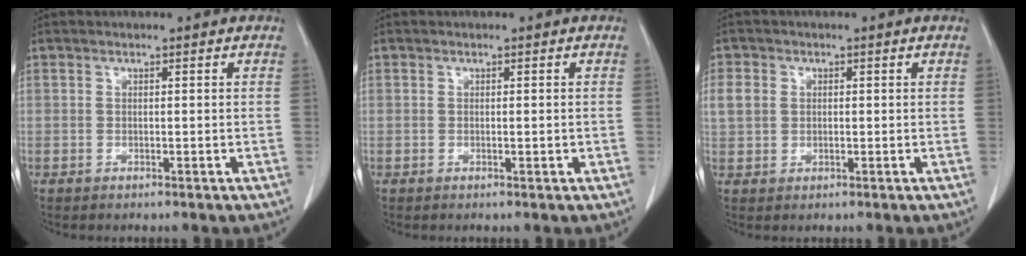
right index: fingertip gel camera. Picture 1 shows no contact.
{"total": 0.8, "force": [-0.1, 0.2, 0.8], "torque": [-0.013, -0.002, 0.003]}
{"total": 3.9, "force": [0.8, 3.3, 1.9], "torque": [-0.046, 0.014, 0.018]}